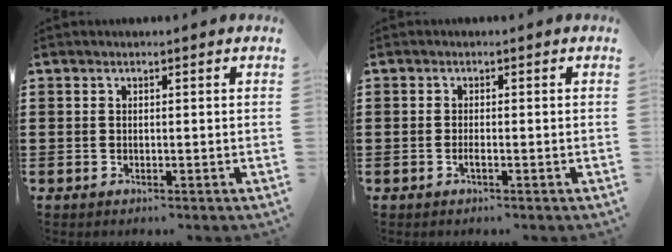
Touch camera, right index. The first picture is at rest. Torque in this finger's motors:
{"motor_torque": [2.14, 0.00, 0.14, 0.03]}